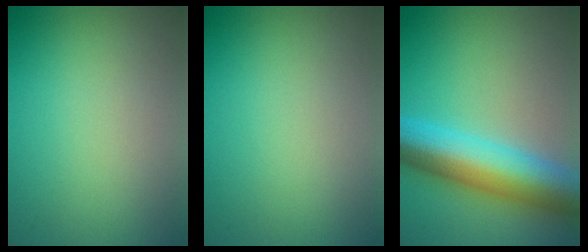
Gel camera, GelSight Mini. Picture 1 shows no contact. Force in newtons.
{"total": 0.0}
{"total": 10.6, "press": 10.6, "slide": 0.1}